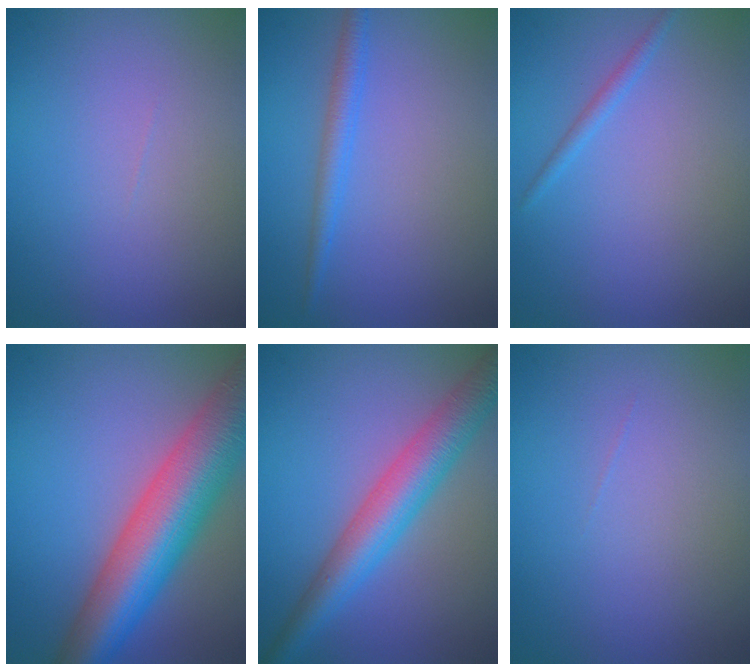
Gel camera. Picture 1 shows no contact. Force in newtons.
{"total": 1.9, "press": 1.9, "slide": 0.1}
{"total": 1.0, "press": 1.0, "slide": 0.0}
{"total": 11.3, "press": 11.3, "slide": 0.6}
{"total": 5.9, "press": 5.9, "slide": 0.1}
{"total": 0.0}